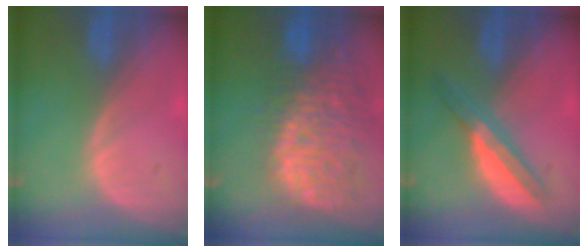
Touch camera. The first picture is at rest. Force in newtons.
{"total": 14.4, "press": 11.8, "slide": 8.2}
{"total": 5.7, "press": 5.3, "slide": 2.1}